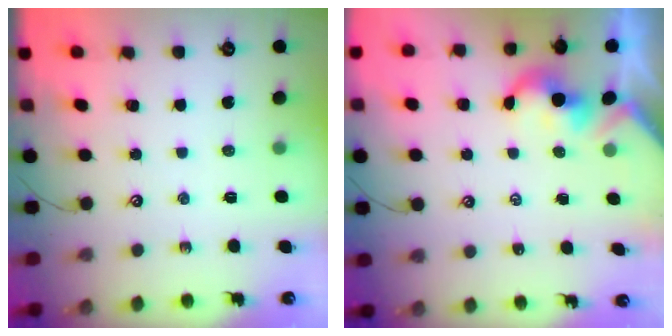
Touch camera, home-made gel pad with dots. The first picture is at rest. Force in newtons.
{"total": 1.9, "press": 1.9, "slide": 0.2}